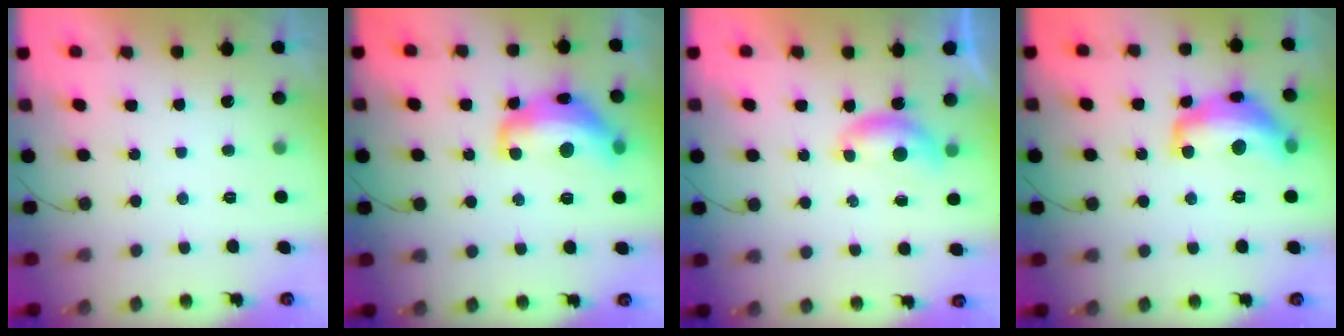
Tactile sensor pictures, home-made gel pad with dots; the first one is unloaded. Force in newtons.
{"total": 14.8, "press": 14.7, "slide": 1.3}
{"total": 5.5, "press": 5.4, "slide": 0.8}
{"total": 14.5, "press": 14.5, "slide": 0.8}